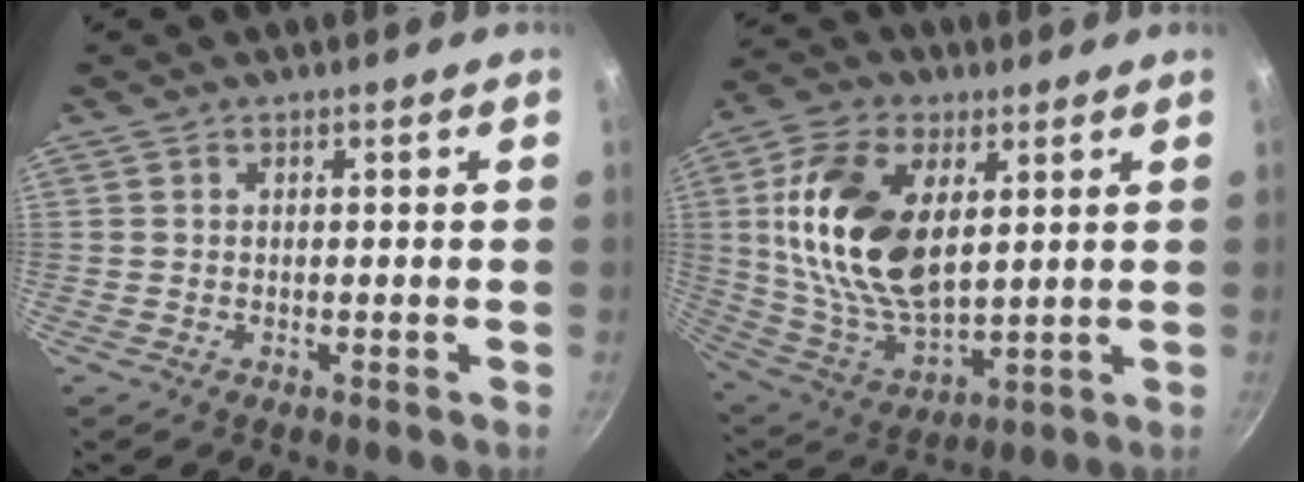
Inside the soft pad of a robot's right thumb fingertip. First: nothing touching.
{"total": 20.2, "force": [4.6, 11.5, 16.0], "torque": [-0.296, -0.013, 0.097]}